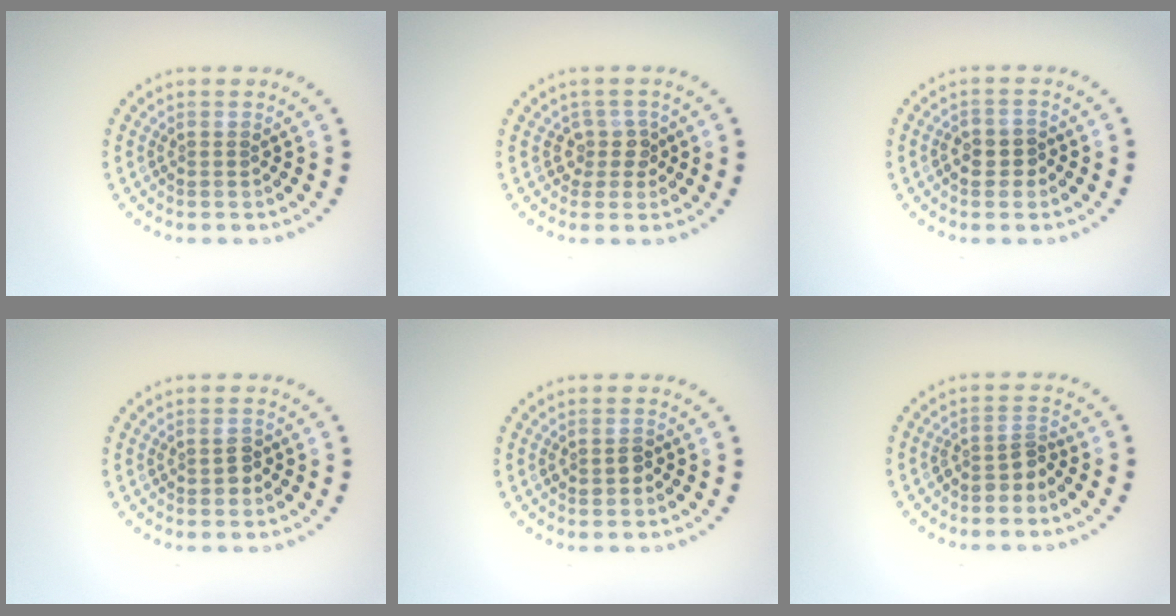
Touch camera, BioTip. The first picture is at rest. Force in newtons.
{"total": 1.9, "press": 1.4, "slide": 1.3}
{"total": 2.3, "press": 2.2, "slide": 0.7}
{"total": 1.4, "press": 1.4, "slide": 0.1}
{"total": 1.1, "press": 1.1, "slide": 0.1}
{"total": 2.0, "press": 1.4, "slide": 1.4}